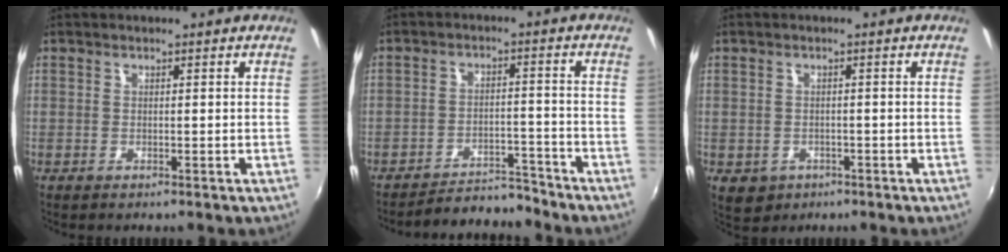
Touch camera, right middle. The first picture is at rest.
{"total": 8.4, "force": [-8.2, 1.2, 1.1], "torque": [-0.038, 0.011, -0.120]}
{"total": 4.3, "force": [-1.7, 3.6, 1.8], "torque": [-0.040, -0.008, -0.019]}